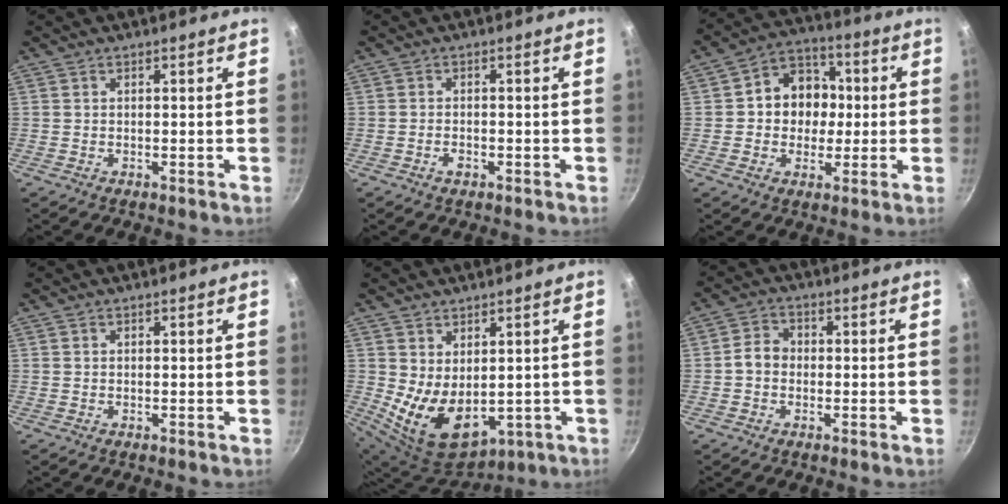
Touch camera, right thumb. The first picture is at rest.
{"total": 1.8, "force": [-0.9, 1.0, 1.2], "torque": [-0.023, 0.009, -0.019]}
{"total": 11.1, "force": [0.5, 9.6, 5.6], "torque": [-0.035, 0.019, -0.009]}
{"total": 0.0}
{"total": 11.6, "force": [0.4, 7.6, 8.7], "torque": [-0.130, -0.032, 0.037]}
{"total": 3.9, "force": [-0.6, 3.3, 2.1], "torque": [-0.022, 0.018, -0.021]}